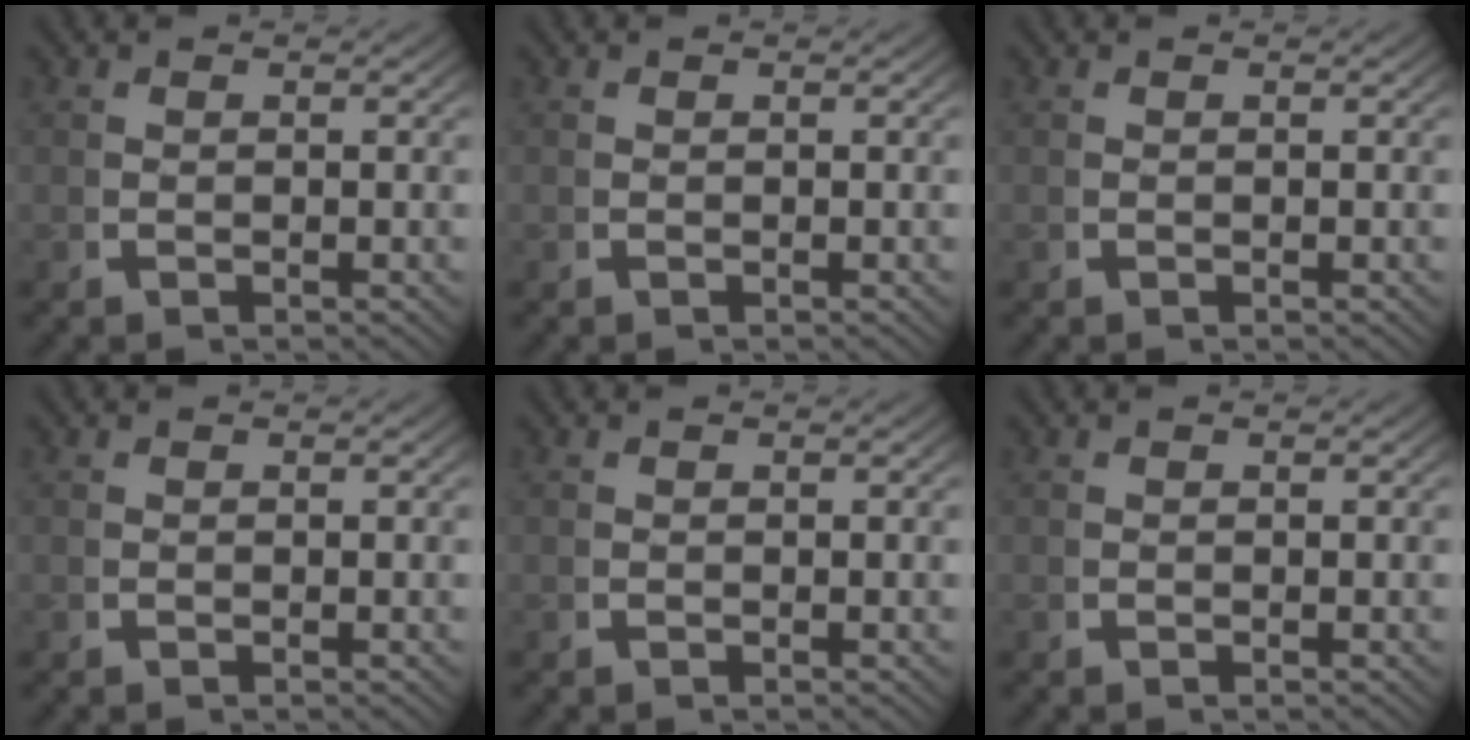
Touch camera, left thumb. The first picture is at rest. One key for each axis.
{"total": 0.0}
{"total": 0.0}
{"total": 0.0}
{"total": 0.0}
{"total": 0.0}